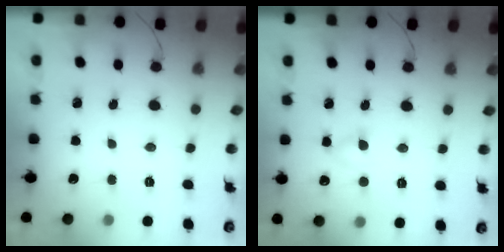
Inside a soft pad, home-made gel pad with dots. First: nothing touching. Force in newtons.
{"total": 2.9, "press": 2.6, "slide": 1.3}